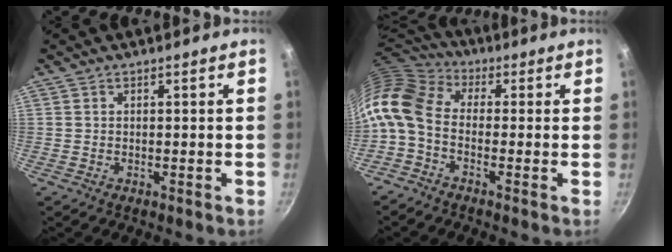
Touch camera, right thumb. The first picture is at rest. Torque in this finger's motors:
{"motor_torque": [0.04, 0.92, 1.86, -0.92, 0.66]}